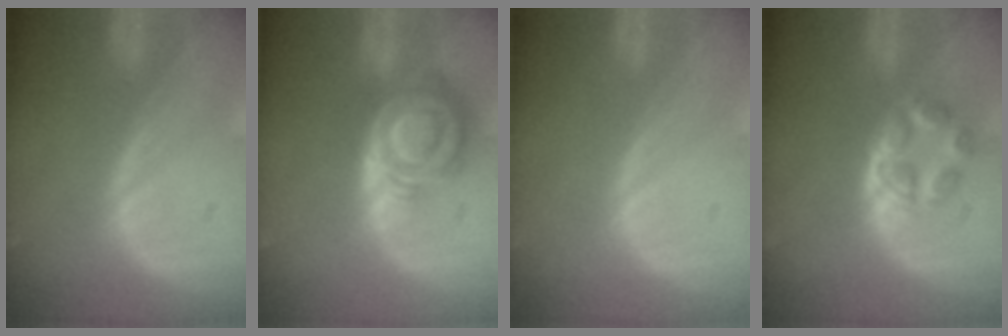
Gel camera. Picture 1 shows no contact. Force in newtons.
{"total": 8.9, "press": 8.9, "slide": 0.6}
{"total": 0.0}
{"total": 5.2, "press": 4.8, "slide": 2.0}